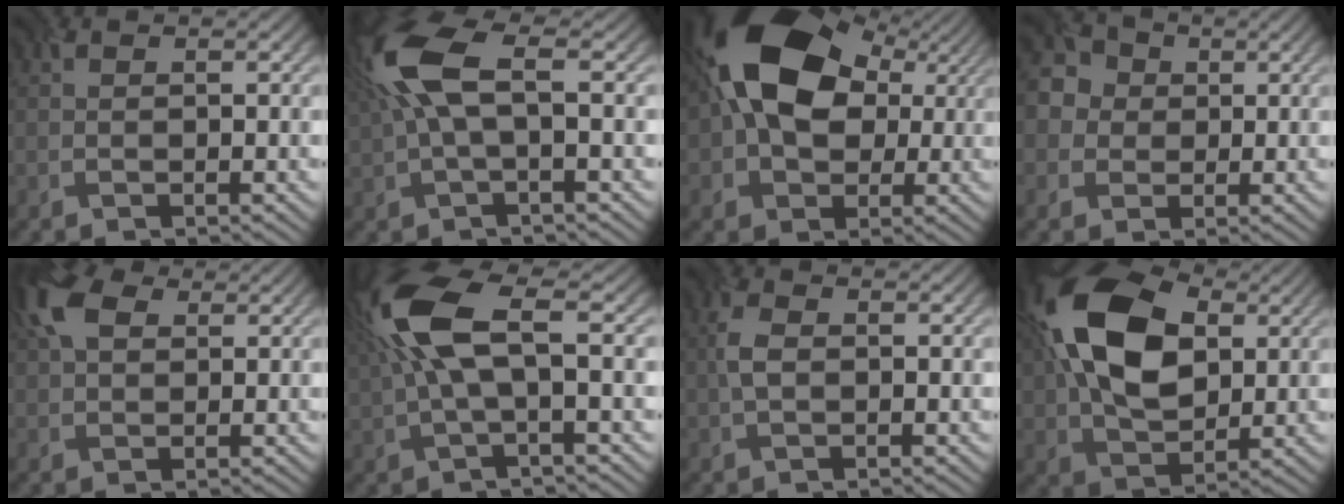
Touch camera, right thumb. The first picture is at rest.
{"total": 8.7, "force": [1.9, 3.2, 7.8], "torque": [-0.181, 0.011, 0.029]}
{"total": 15.7, "force": [3.2, 10.9, 10.8], "torque": [-0.177, 0.012, 0.054]}
{"total": 5.1, "force": [0.4, 4.9, 1.4], "torque": [-0.044, 0.011, -0.008]}
{"total": 5.9, "force": [2.3, 3.6, 4.0], "torque": [-0.103, 0.017, 0.038]}
{"total": 9.7, "force": [2.0, 3.3, 8.9], "torque": [-0.204, 0.008, 0.036]}
{"total": 2.8, "force": [0.0, 1.8, 2.2], "torque": [-0.055, 0.005, -0.004]}
{"total": 15.4, "force": [3.6, 9.8, 11.4], "torque": [-0.242, 0.017, 0.061]}